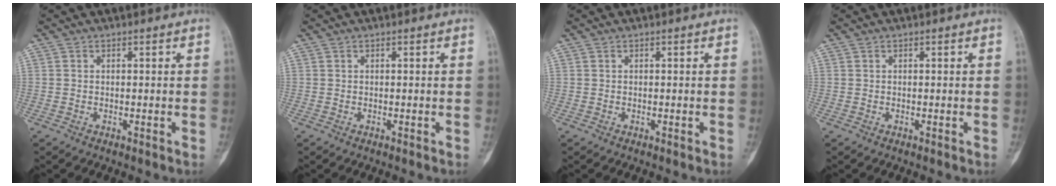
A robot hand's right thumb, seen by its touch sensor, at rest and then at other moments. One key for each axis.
{"total": 0.0}
{"total": 0.0}
{"total": 0.0}